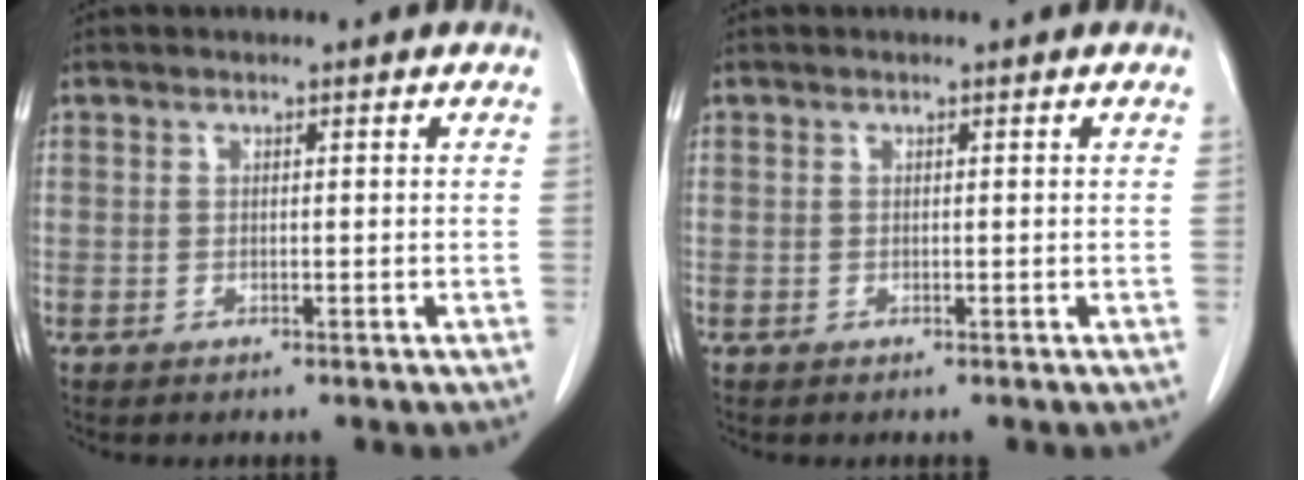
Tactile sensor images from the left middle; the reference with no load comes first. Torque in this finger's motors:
{"motor_torque": [0.00, 0.00, 0.02, 0.00]}